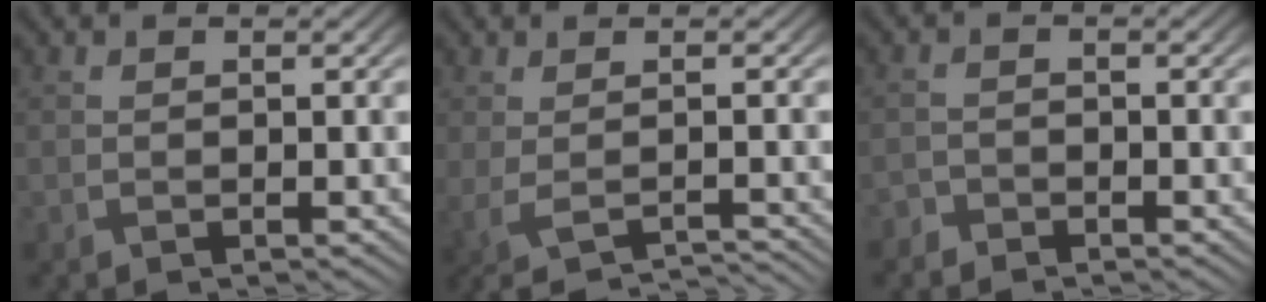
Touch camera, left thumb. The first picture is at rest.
{"total": 3.8, "force": [-1.6, 0.7, 3.4], "torque": [-0.058, -0.005, -0.024]}
{"total": 1.6, "force": [-1.5, 0.6, 0.1], "torque": [-0.003, 0.000, -0.033]}